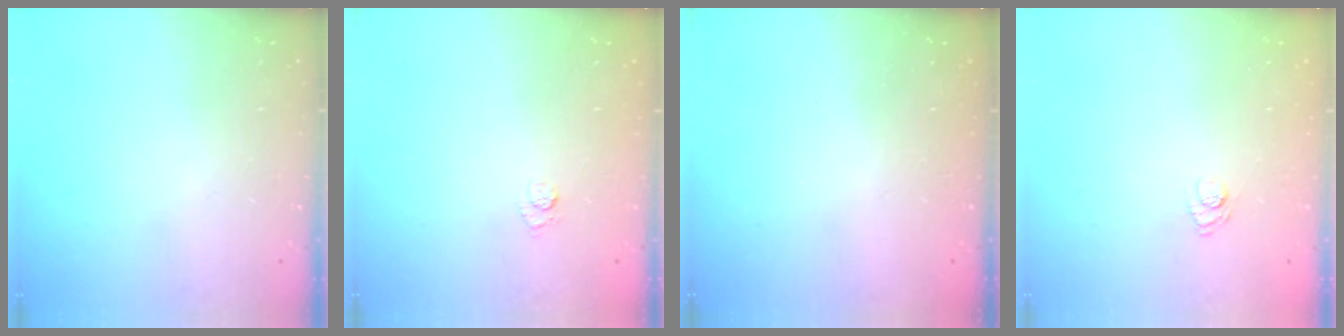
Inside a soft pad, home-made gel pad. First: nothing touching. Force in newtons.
{"total": 5.6, "press": 5.4, "slide": 1.4}
{"total": 2.4, "press": 2.3, "slide": 0.8}
{"total": 6.6, "press": 6.5, "slide": 1.4}